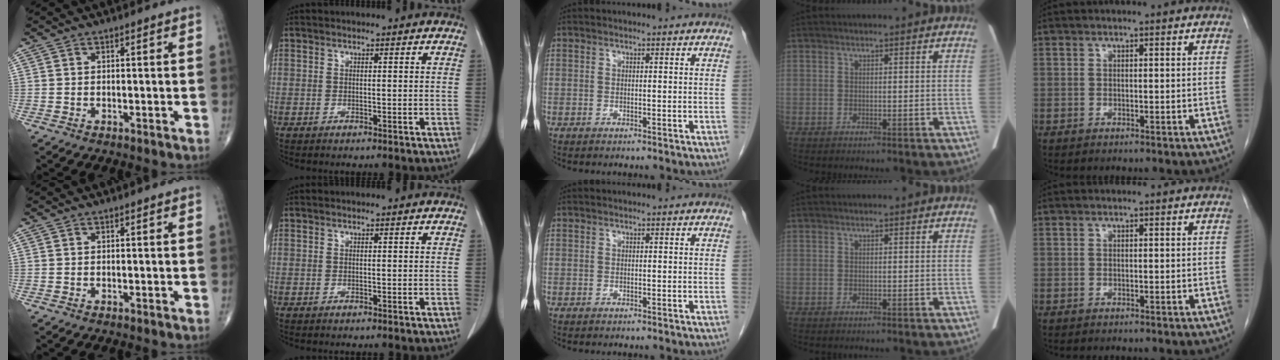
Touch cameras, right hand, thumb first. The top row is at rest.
{}